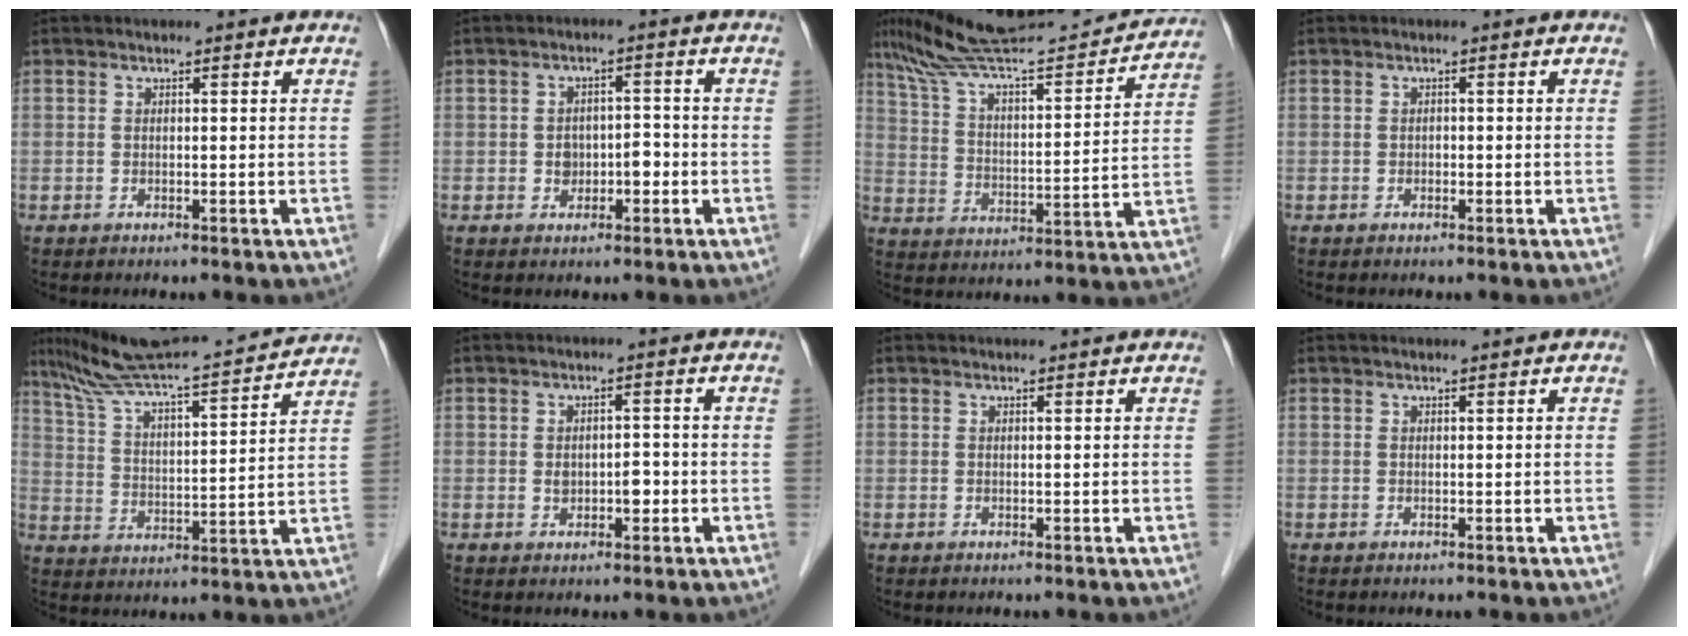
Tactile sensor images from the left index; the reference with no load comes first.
{"total": 3.5, "force": [-1.2, 2.4, 2.2], "torque": [-0.032, 0.014, -0.015]}
{"total": 22.5, "force": [20.5, 1.4, 9.2], "torque": [-0.157, 0.001, 0.307]}
{"total": 0.6, "force": [-0.4, 0.3, 0.2], "torque": [-0.001, 0.000, -0.010]}
{"total": 20.0, "force": [18.3, 0.1, 8.2], "torque": [-0.144, 0.005, 0.278]}
{"total": 2.8, "force": [-0.7, 1.7, 2.1], "torque": [-0.033, 0.002, -0.006]}
{"total": 1.8, "force": [1.7, 0.3, 0.5], "torque": [-0.013, 0.019, 0.021]}
{"total": 0.6, "force": [0.5, -0.1, 0.3], "torque": [-0.005, 0.006, 0.011]}